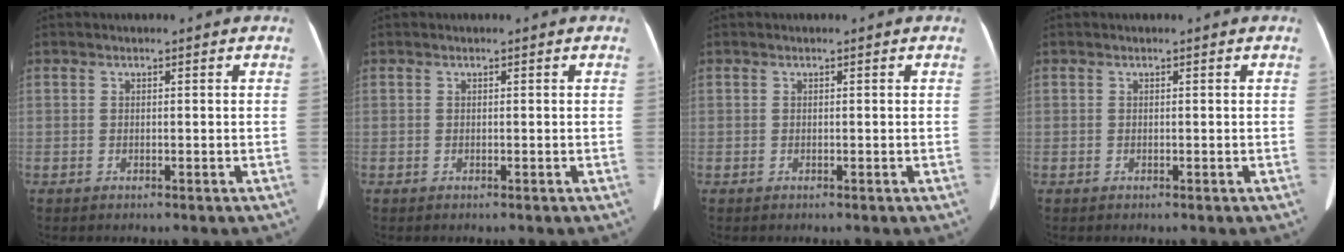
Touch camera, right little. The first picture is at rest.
{"total": 0.0}
{"total": 0.0}
{"total": 0.0}